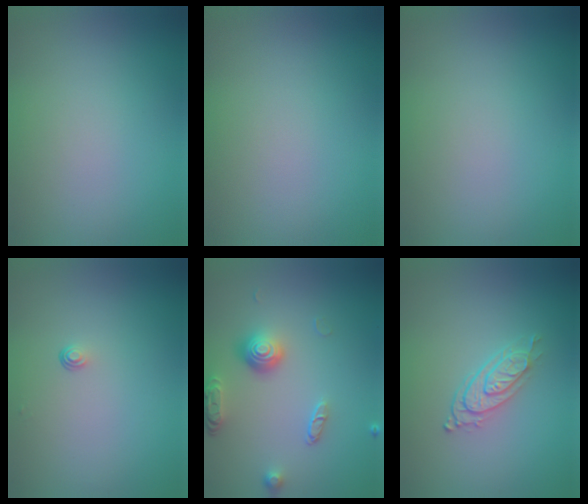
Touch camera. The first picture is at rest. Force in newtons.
{"total": 0.0}
{"total": 0.0}
{"total": 0.6, "press": 0.3, "slide": 0.5}
{"total": 3.7, "press": 2.7, "slide": 2.5}
{"total": 2.7, "press": 2.1, "slide": 1.7}